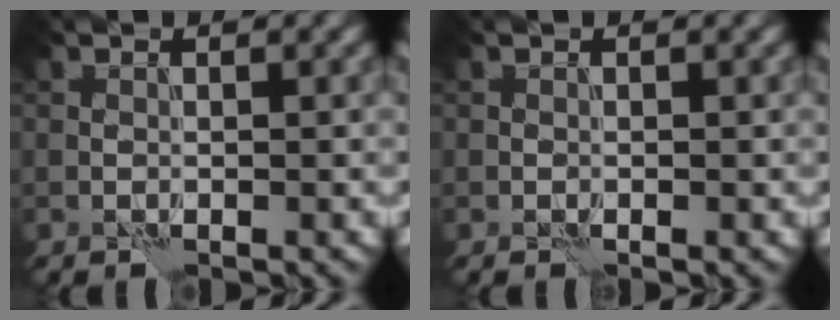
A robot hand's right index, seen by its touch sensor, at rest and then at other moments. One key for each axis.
{"total": 0.0}